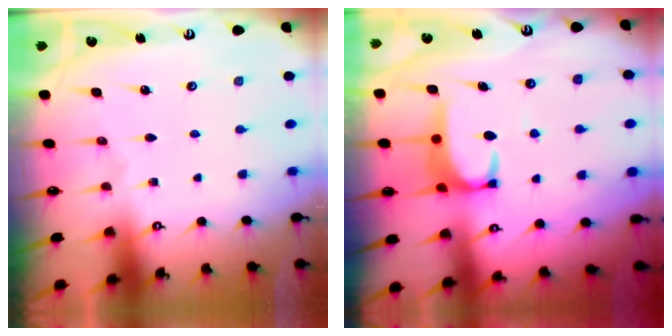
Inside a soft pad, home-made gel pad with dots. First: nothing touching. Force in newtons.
{"total": 3.5, "press": 3.4, "slide": 0.9}